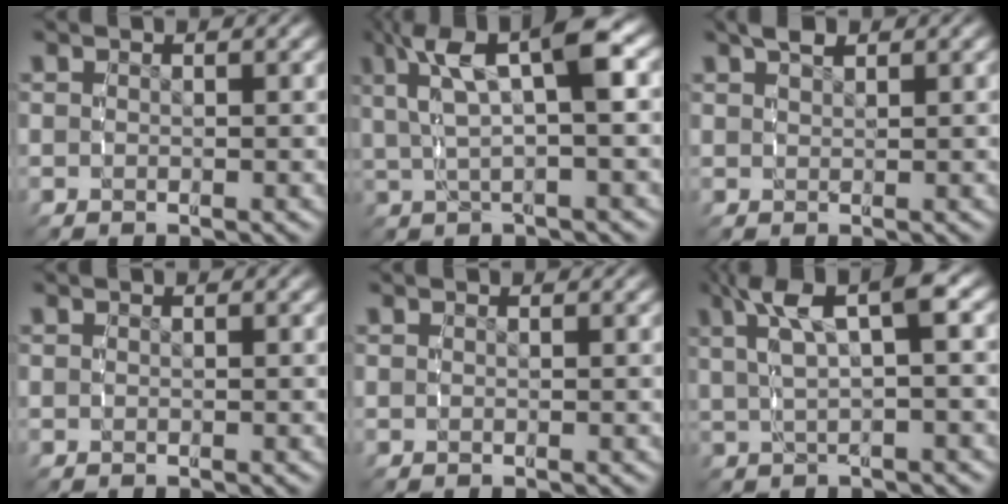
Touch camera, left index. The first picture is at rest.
{"total": 8.5, "force": [3.5, 2.8, 7.2], "torque": [-0.117, 0.030, 0.047]}
{"total": 1.9, "force": [1.7, 0.4, 0.9], "torque": [-0.008, 0.005, 0.031]}
{"total": 0.0}
{"total": 0.0}
{"total": 6.9, "force": [3.2, 1.8, 5.8], "torque": [-0.088, 0.030, 0.044]}